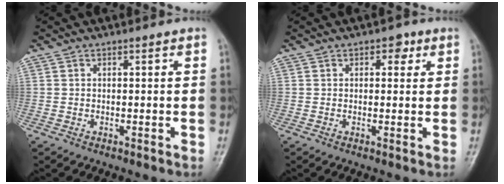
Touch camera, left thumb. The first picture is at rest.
{"total": 2.6, "force": [1.2, 1.7, 1.5], "torque": [-0.001, 0.000, 0.010]}